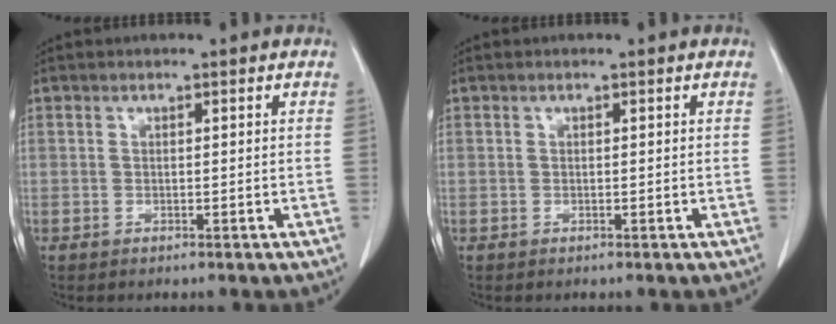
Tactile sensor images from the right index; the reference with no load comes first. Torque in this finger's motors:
{"motor_torque": [-0.11, -0.01, 0.03, 0.01]}